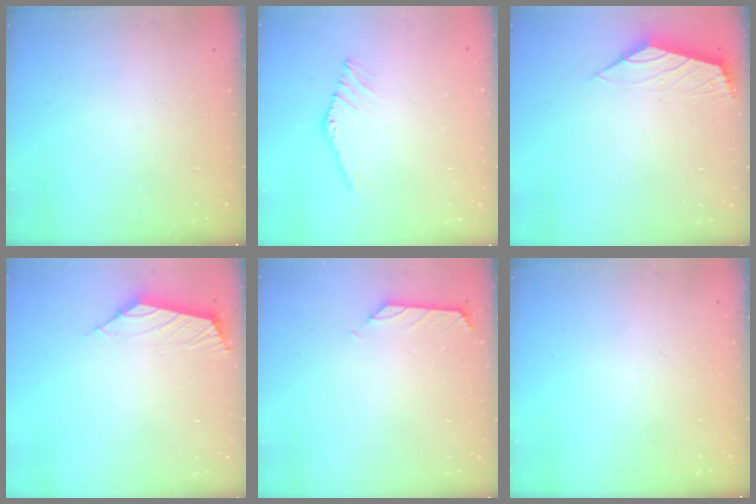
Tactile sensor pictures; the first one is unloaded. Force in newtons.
{"total": 0.5, "press": 0.4, "slide": 0.3}
{"total": 2.1, "press": 2.0, "slide": 0.7}
{"total": 2.8, "press": 2.7, "slide": 0.7}
{"total": 0.0}
{"total": 0.0}